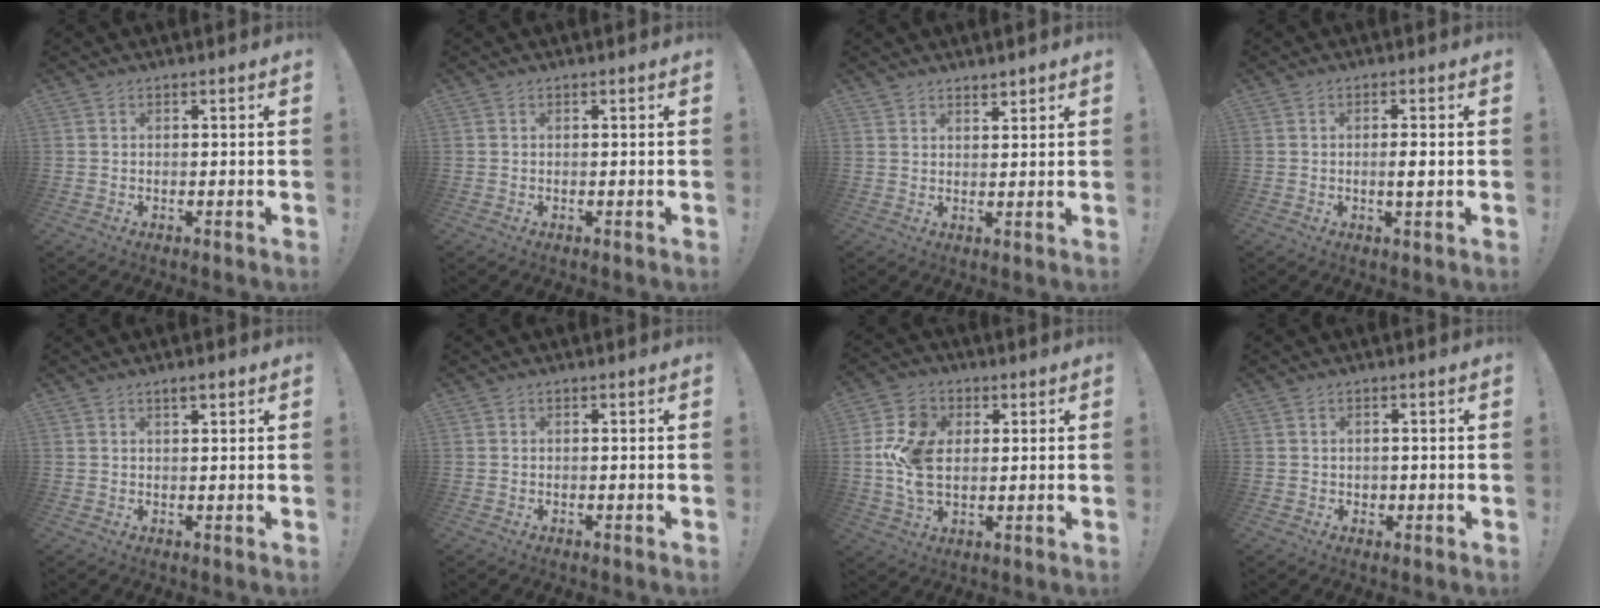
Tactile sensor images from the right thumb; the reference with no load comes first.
{"total": 0.0}
{"total": 2.7, "force": [2.6, 0.8, 0.2], "torque": [0.008, -0.020, 0.047]}
{"total": 2.6, "force": [-0.3, 0.2, 2.6], "torque": [-0.037, -0.005, -0.010]}
{"total": 2.4, "force": [1.7, 0.6, 1.6], "torque": [-0.017, -0.004, 0.026]}
{"total": 0.0}
{"total": 13.4, "force": [0.6, 9.5, 9.5], "torque": [-0.194, 0.002, 0.015]}
{"total": 1.2, "force": [0.2, 1.2, 0.2], "torque": [0.005, -0.001, 0.001]}